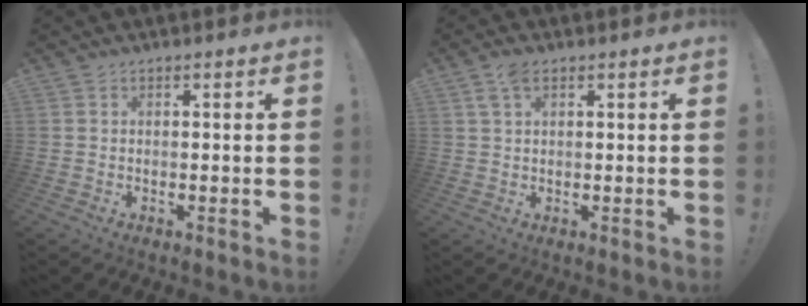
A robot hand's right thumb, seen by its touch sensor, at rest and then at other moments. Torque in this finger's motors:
{"motor_torque": [0.47, 0.91, 0.26, -0.17, 0.00]}